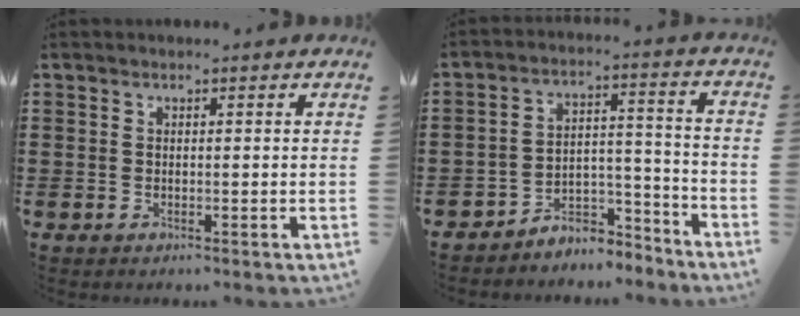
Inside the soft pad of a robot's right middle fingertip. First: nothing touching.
{"total": 5.5, "force": [-5.3, 1.6, 0.4], "torque": [-0.009, 0.012, -0.108]}